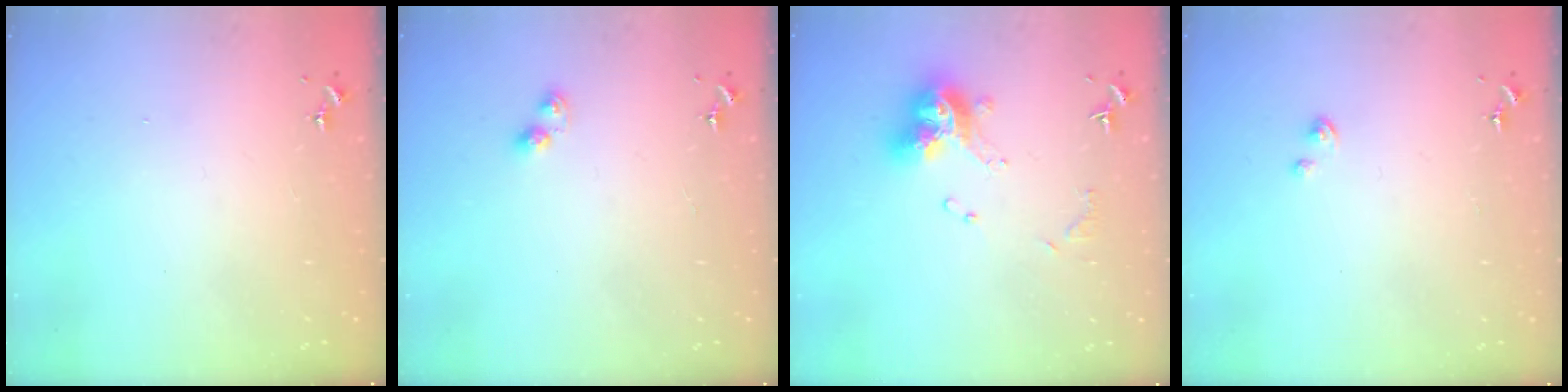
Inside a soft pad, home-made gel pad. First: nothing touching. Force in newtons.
{"total": 4.7, "press": 4.5, "slide": 1.3}
{"total": 12.9, "press": 12.8, "slide": 1.4}
{"total": 1.1, "press": 1.1, "slide": 0.1}